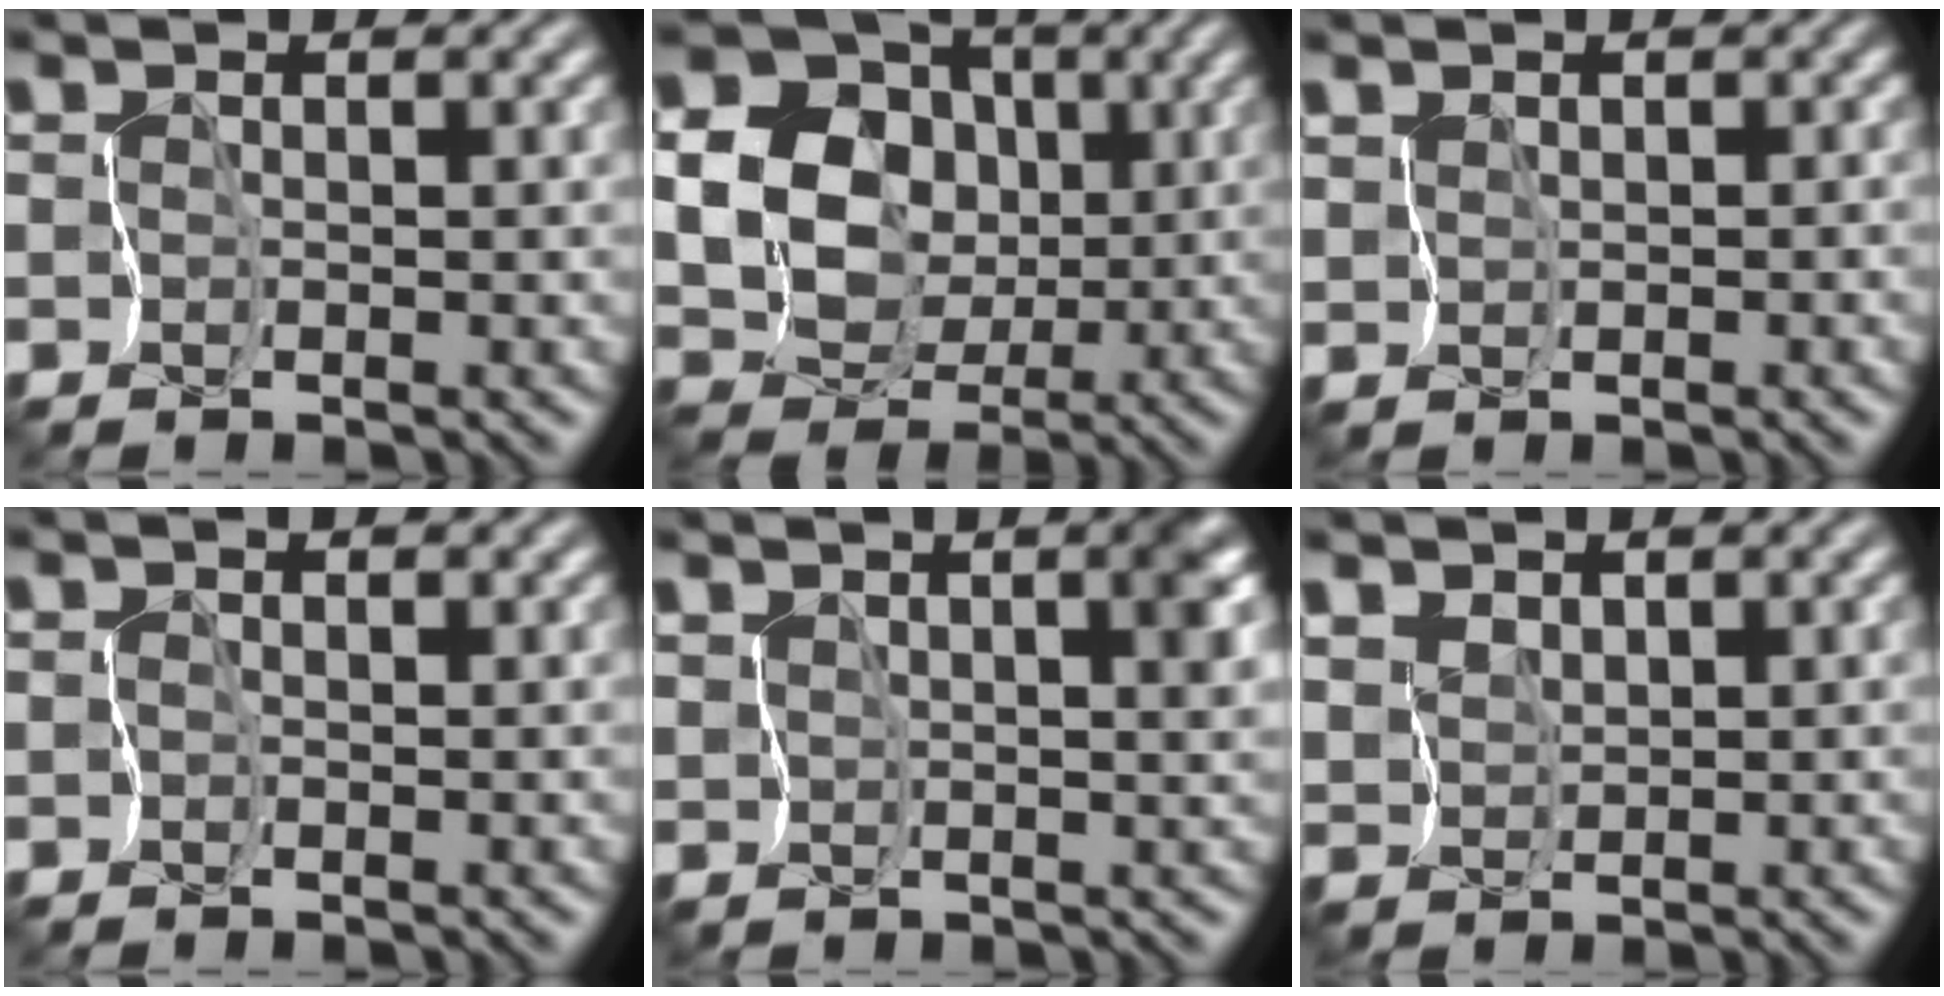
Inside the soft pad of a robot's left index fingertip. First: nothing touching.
{"total": 11.9, "force": [1.3, 10.8, 4.8], "torque": [-0.139, 0.030, 0.000]}
{"total": 1.5, "force": [0.3, 1.4, 0.3], "torque": [-0.006, 0.010, 0.008]}
{"total": 0.5, "force": [0.0, 0.4, 0.4], "torque": [-0.001, 0.001, 0.002]}
{"total": 4.8, "force": [1.7, 2.0, 4.0], "torque": [-0.055, 0.006, 0.028]}
{"total": 1.6, "force": [1.3, 0.8, 0.2], "torque": [-0.024, 0.004, 0.036]}